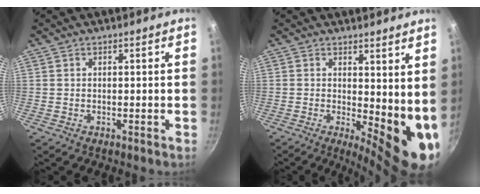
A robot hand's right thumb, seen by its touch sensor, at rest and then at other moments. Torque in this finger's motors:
{"motor_torque": [-0.24, 1.37, 1.66, -0.14, 0.06]}